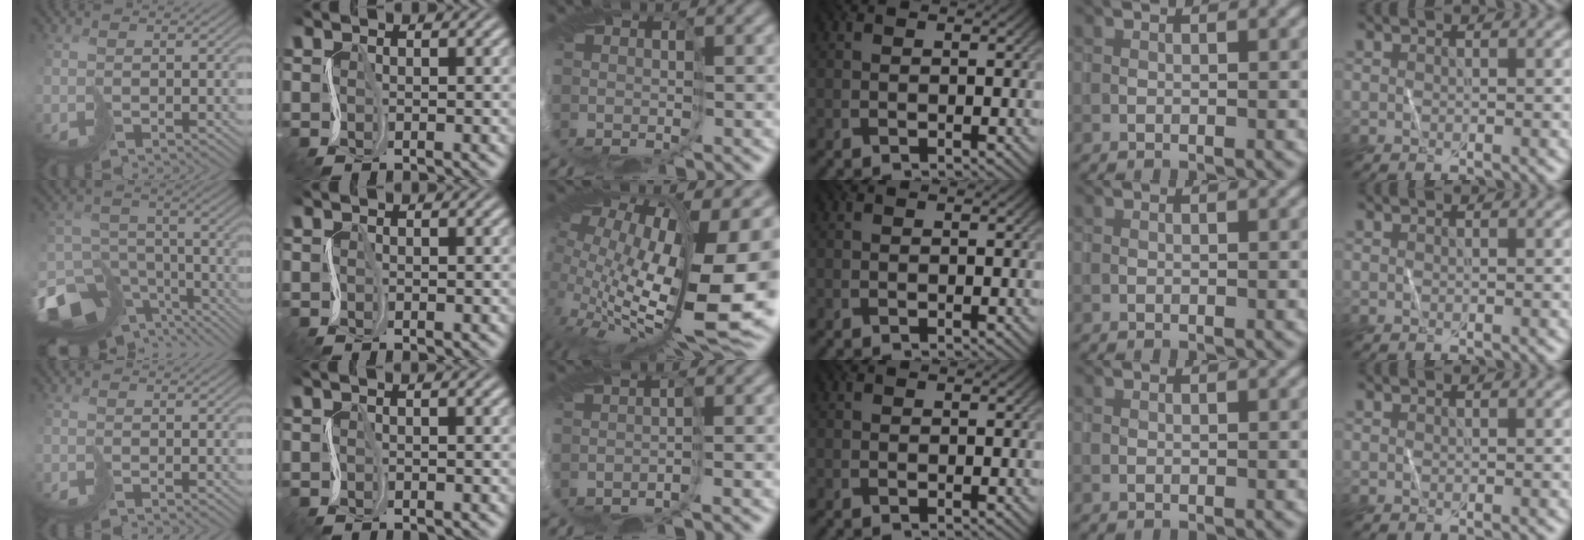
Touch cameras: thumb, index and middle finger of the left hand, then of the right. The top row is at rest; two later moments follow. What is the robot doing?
{"motion": "cut", "object": "paper"}